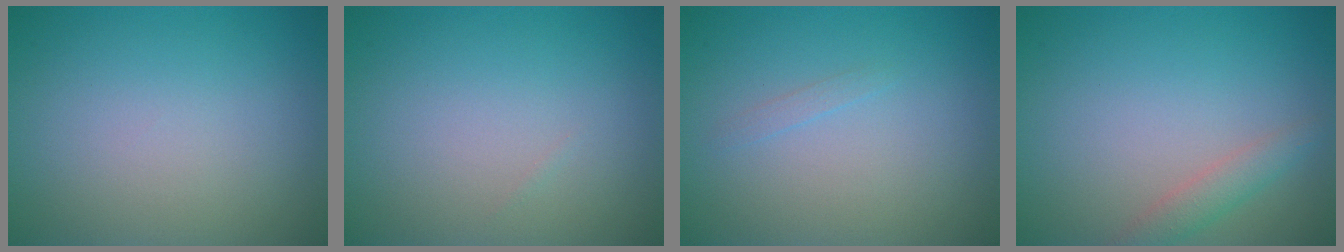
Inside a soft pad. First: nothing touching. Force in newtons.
{"total": 0.0}
{"total": 0.5, "press": 0.5, "slide": 0.1}
{"total": 1.9, "press": 1.9, "slide": 0.0}